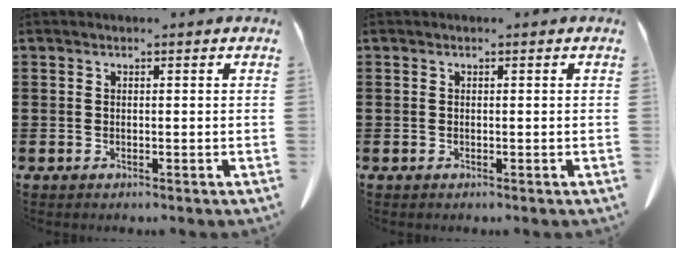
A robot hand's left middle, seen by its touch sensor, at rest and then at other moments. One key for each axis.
{"total": 0.0}